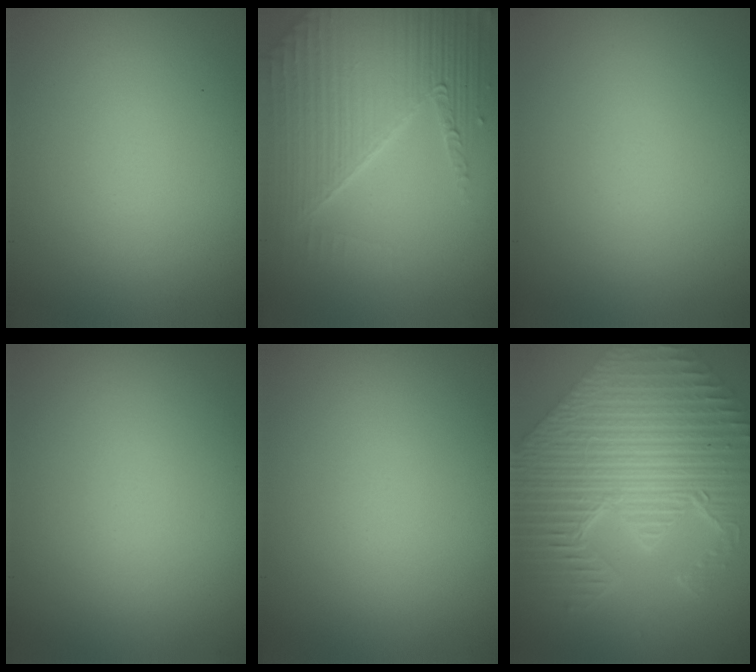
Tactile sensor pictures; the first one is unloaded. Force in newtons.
{"total": 6.3, "press": 5.0, "slide": 3.7}
{"total": 0.0}
{"total": 0.0}
{"total": 0.0}
{"total": 11.7, "press": 7.7, "slide": 8.8}